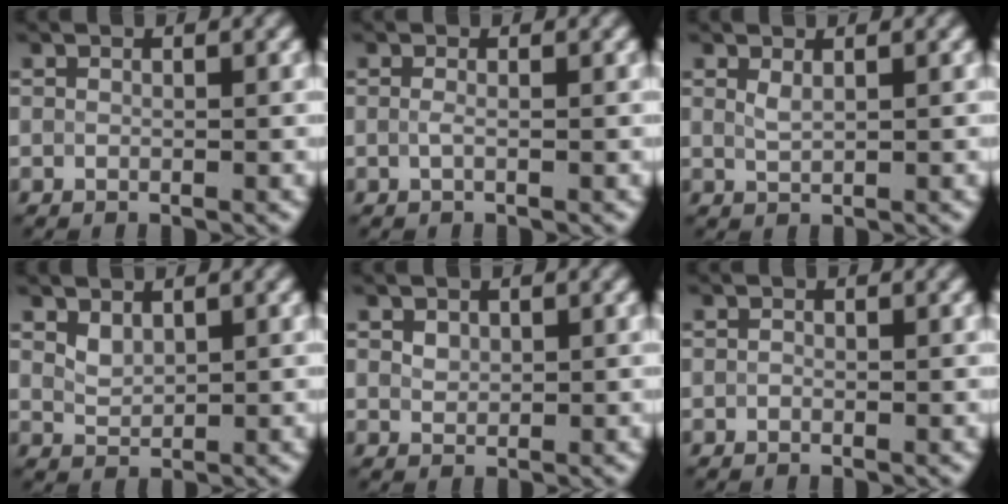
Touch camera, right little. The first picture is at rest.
{"total": 0.6, "force": [-0.1, 0.0, 0.6], "torque": [-0.020, 0.001, -0.004]}
{"total": 1.1, "force": [0.7, 0.3, 0.8], "torque": [-0.023, 0.003, 0.017]}
{"total": 1.4, "force": [1.0, 0.7, 0.7], "torque": [-0.017, 0.001, 0.027]}
{"total": 1.1, "force": [0.6, 0.7, 0.4], "torque": [-0.011, 0.002, 0.014]}
{"total": 0.0}